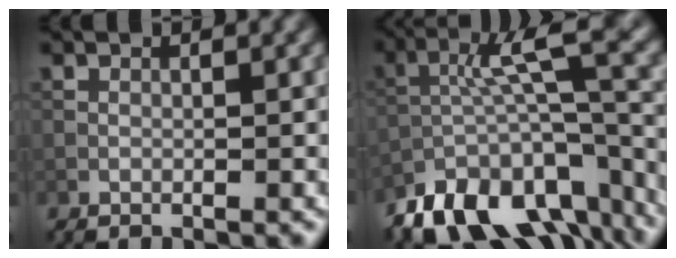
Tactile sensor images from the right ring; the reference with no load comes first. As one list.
[{"total": 12.8, "force": [-7.9, 4.9, 8.8], "torque": [-0.153, 0.010, -0.132]}]